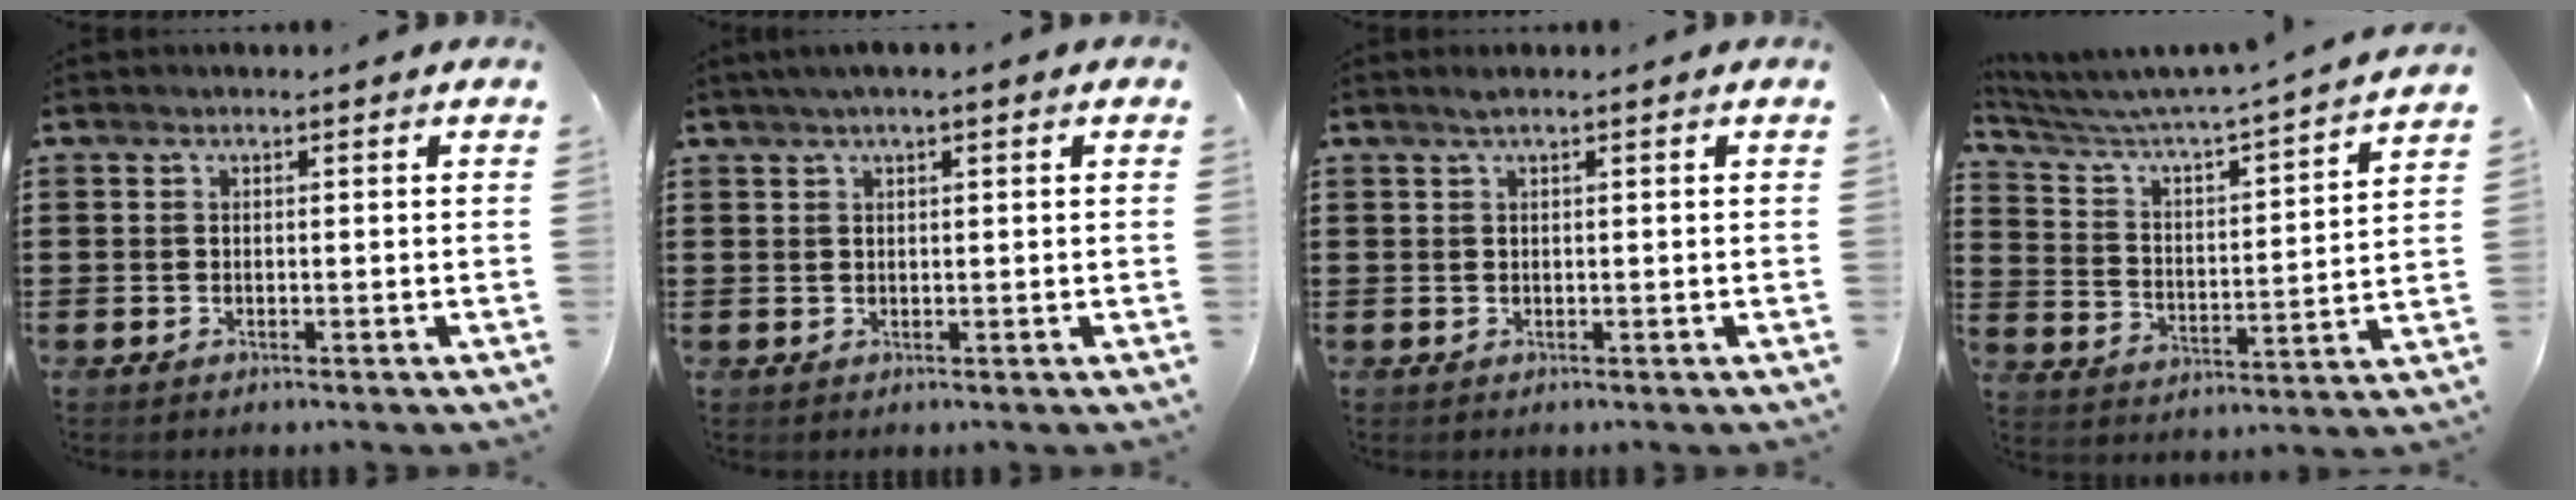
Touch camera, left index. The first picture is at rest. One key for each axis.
{"total": 1.7, "fx": 1.0, "fy": 0.1, "fz": 1.4, "tx": -0.026, "ty": 0.003, "tz": 0.017}
{"total": 0.8, "fx": 0.5, "fy": -0.1, "fz": 0.7, "tx": -0.011, "ty": 0.001, "tz": 0.009}
{"total": 3.5, "fx": 3.2, "fy": 0.0, "fz": 1.4, "tx": -0.049, "ty": -0.040, "tz": 0.042}